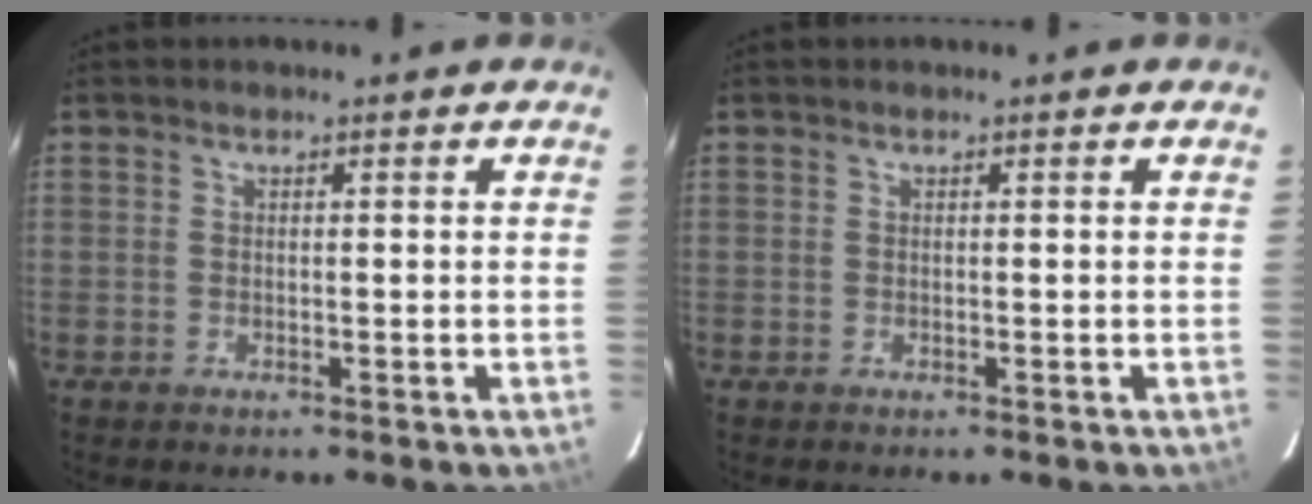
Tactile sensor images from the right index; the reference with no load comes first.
{"total": 0.0}